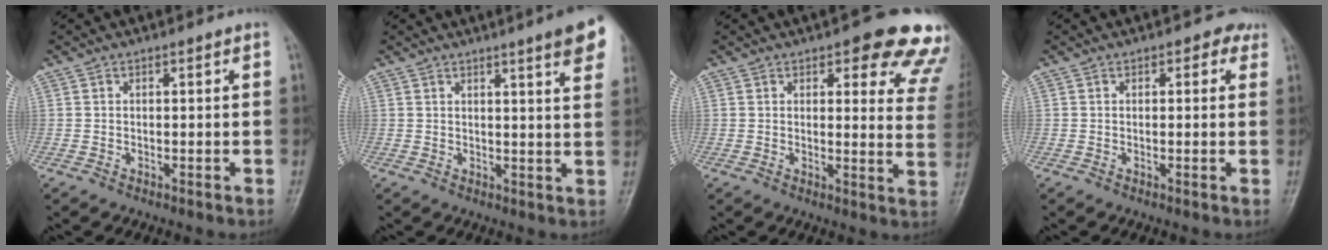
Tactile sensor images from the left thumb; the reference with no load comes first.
{"total": 8.7, "force": [5.4, 0.8, 6.8], "torque": [-0.072, -0.018, 0.057]}
{"total": 15.2, "force": [10.1, 5.1, 10.2], "torque": [-0.069, -0.040, 0.096]}
{"total": 2.3, "force": [1.1, 1.5, 1.3], "torque": [0.007, 0.002, 0.006]}